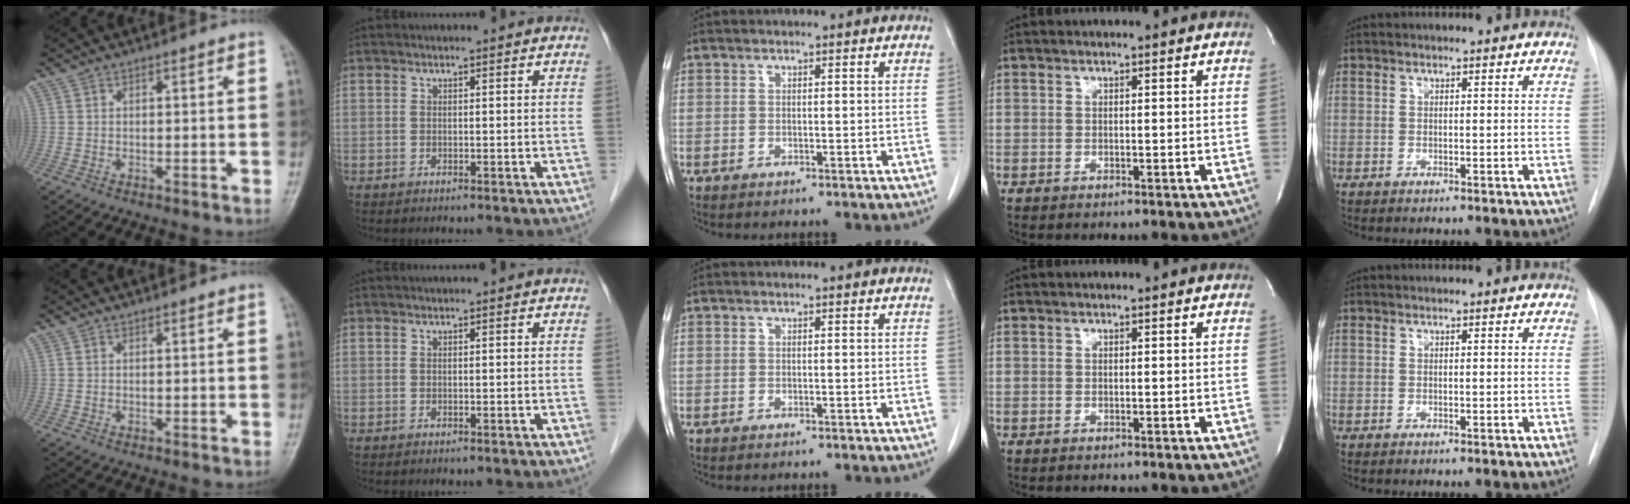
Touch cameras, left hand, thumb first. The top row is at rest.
{}